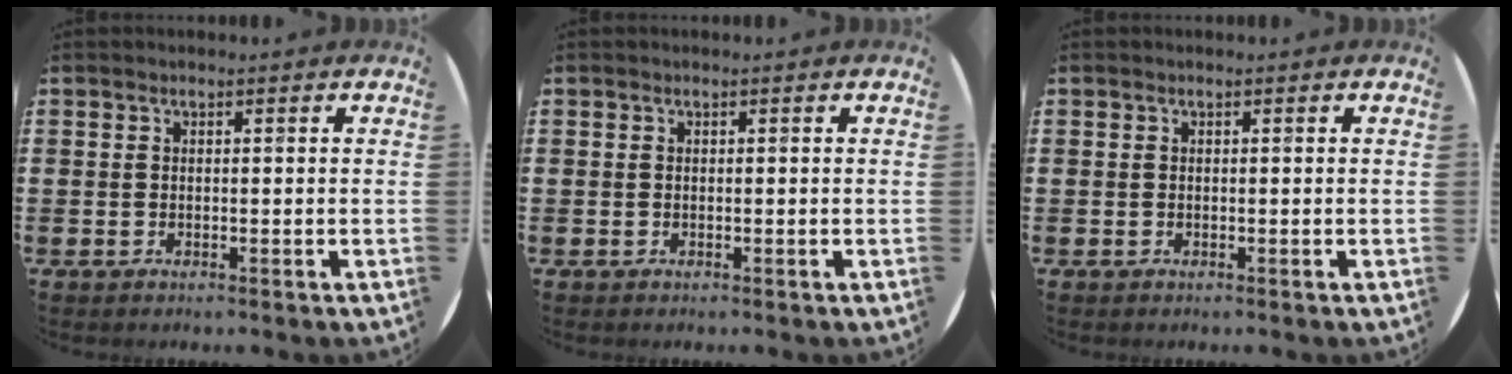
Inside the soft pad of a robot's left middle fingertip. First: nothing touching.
{"total": 0.0}
{"total": 0.0}